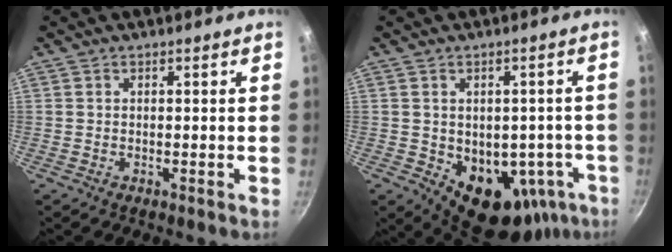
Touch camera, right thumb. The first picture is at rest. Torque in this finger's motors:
{"motor_torque": [-0.26, 0.92, 0.58, 0.48, 0.10]}